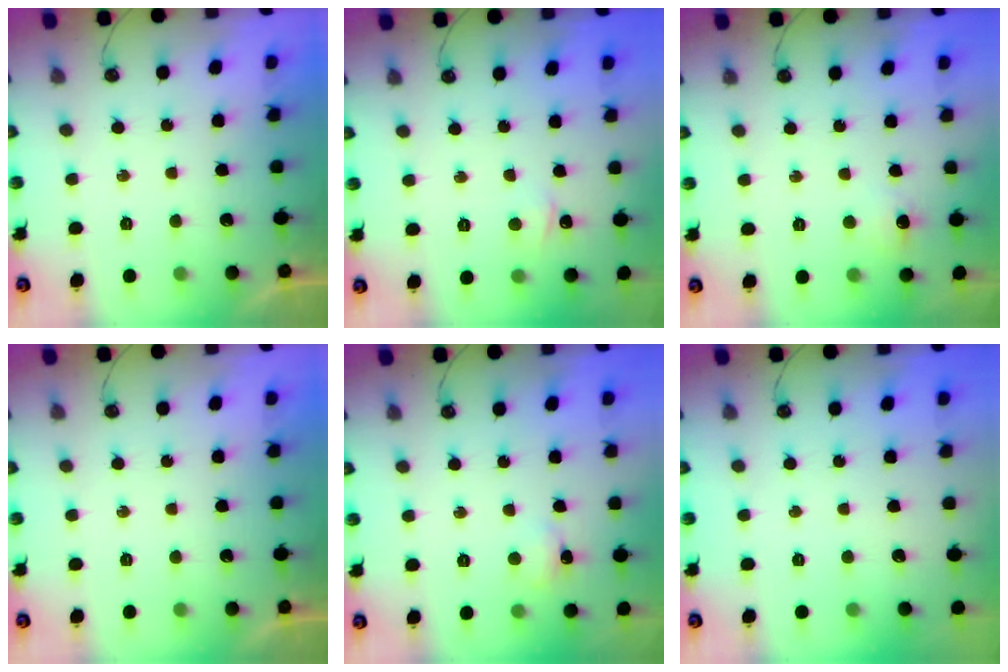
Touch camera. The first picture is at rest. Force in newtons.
{"total": 2.4, "press": 2.4, "slide": 0.3}
{"total": 6.7, "press": 6.7, "slide": 0.7}
{"total": 0.0}
{"total": 5.1, "press": 4.7, "slide": 2.0}
{"total": 0.0}